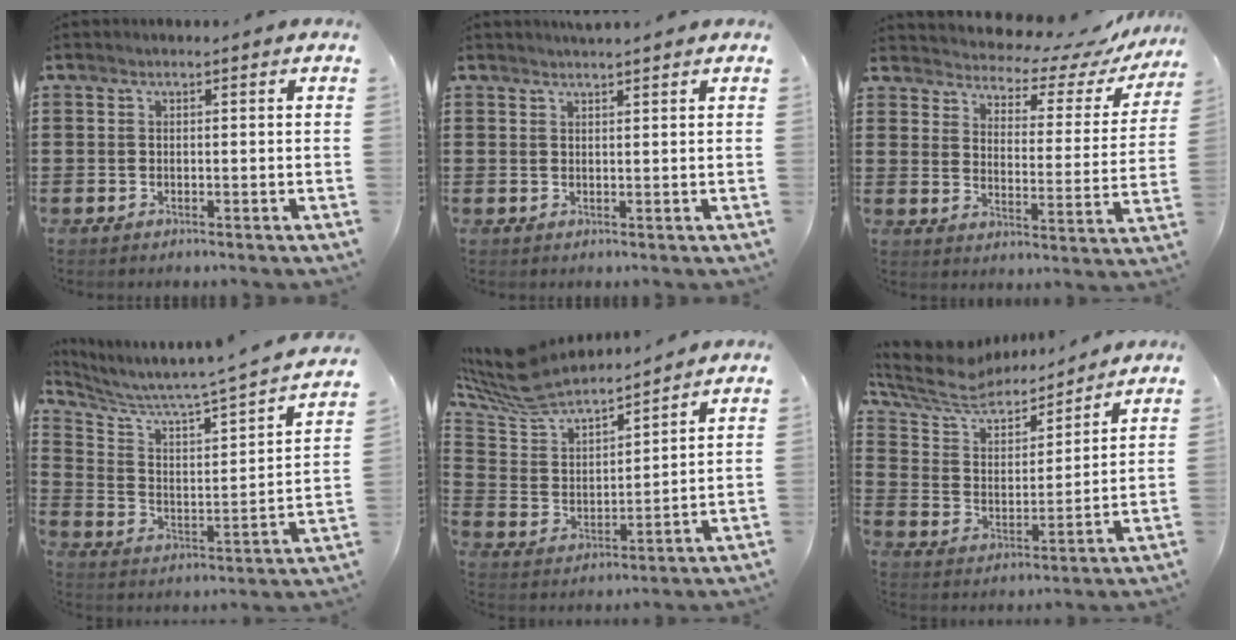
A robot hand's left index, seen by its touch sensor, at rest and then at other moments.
{"total": 1.3, "force": [1.3, 0.0, 0.2], "torque": [-0.006, 0.001, 0.025]}
{"total": 4.7, "force": [4.5, 1.0, 0.9], "torque": [-0.031, -0.042, 0.067]}
{"total": 3.8, "force": [3.5, -0.7, 1.5], "torque": [-0.050, -0.052, 0.046]}
{"total": 7.8, "force": [7.2, 2.2, 2.3], "torque": [-0.082, -0.043, 0.126]}
{"total": 8.1, "force": [7.1, 2.5, 3.0], "torque": [-0.093, -0.045, 0.122]}